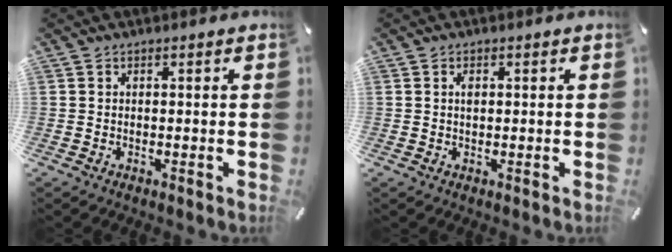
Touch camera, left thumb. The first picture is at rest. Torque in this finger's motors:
{"motor_torque": [0.18, -0.03, 0.23, -0.07, 0.00]}